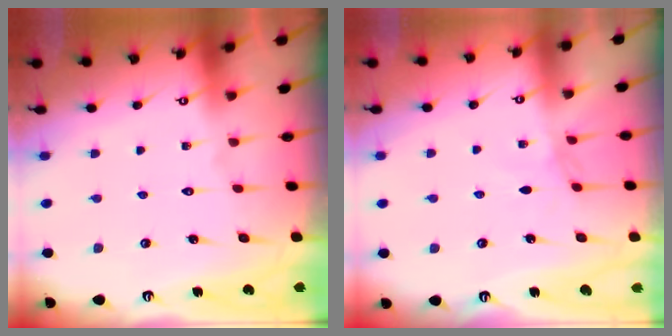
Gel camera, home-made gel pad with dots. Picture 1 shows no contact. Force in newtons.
{"total": 2.2, "press": 2.1, "slide": 0.4}